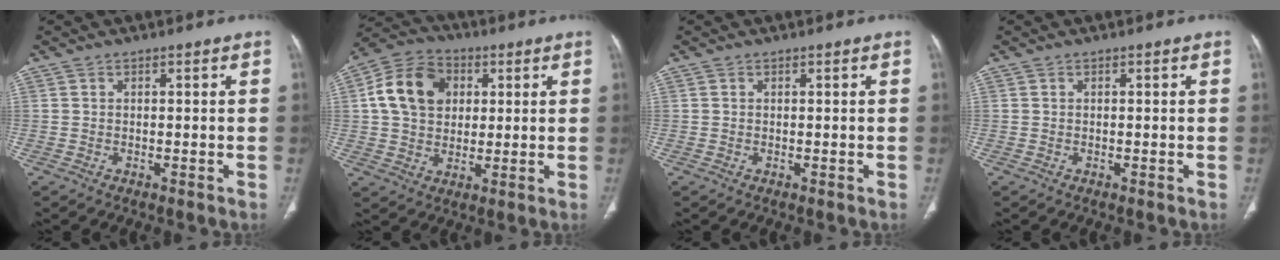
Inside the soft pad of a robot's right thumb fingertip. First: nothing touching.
{"total": 13.1, "force": [2.9, 10.1, 7.9], "torque": [-0.123, 0.009, 0.042]}
{"total": 0.0}
{"total": 0.0}